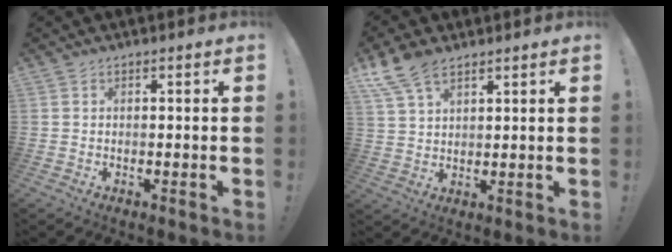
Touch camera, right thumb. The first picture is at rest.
{"total": 9.0, "force": [6.2, 4.3, 4.8], "torque": [-0.087, -0.026, 0.123]}